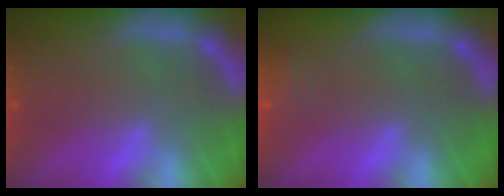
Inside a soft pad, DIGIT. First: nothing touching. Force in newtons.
{"total": 1.9}